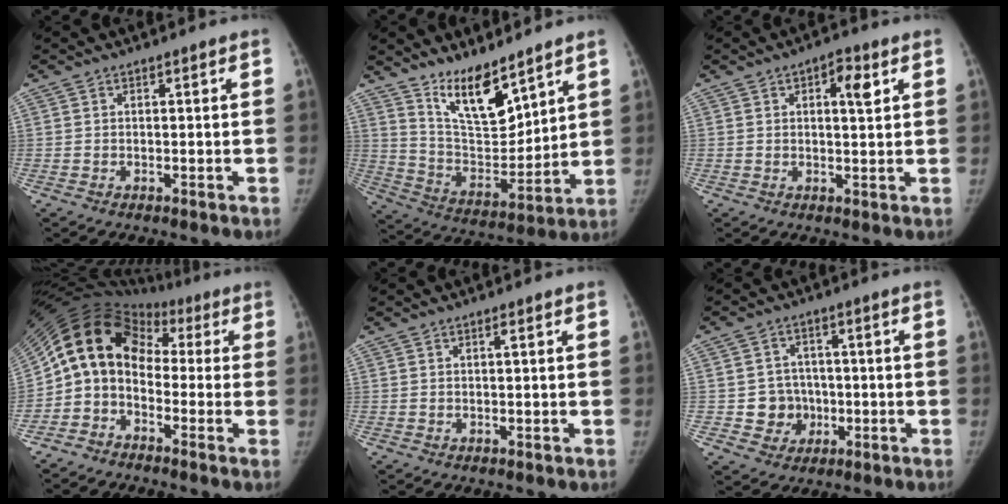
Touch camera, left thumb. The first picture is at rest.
{"total": 13.3, "force": [9.8, 4.6, 7.8], "torque": [-0.101, -0.078, 0.191]}
{"total": 4.8, "force": [1.8, 1.9, 4.0], "torque": [-0.047, -0.003, 0.023]}
{"total": 12.8, "force": [-1.8, 10.3, 7.4], "torque": [-0.116, 0.080, -0.050]}
{"total": 0.8, "force": [0.2, 0.1, 0.8], "torque": [-0.016, 0.001, 0.002]}
{"total": 6.8, "force": [-1.1, 6.4, 1.8], "torque": [0.005, 0.015, -0.013]}